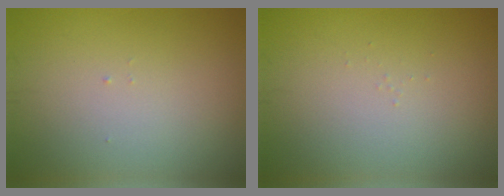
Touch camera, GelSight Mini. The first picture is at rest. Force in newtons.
{"total": 0.0}